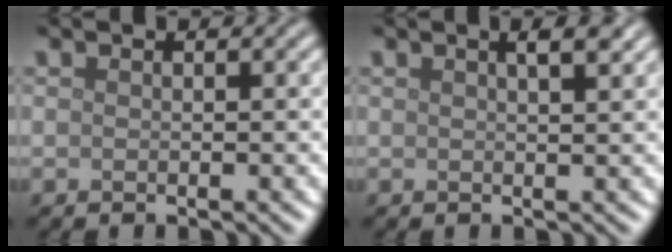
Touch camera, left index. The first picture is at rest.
{"total": 2.9, "force": [1.6, 1.1, 2.2], "torque": [-0.004, 0.010, 0.003]}